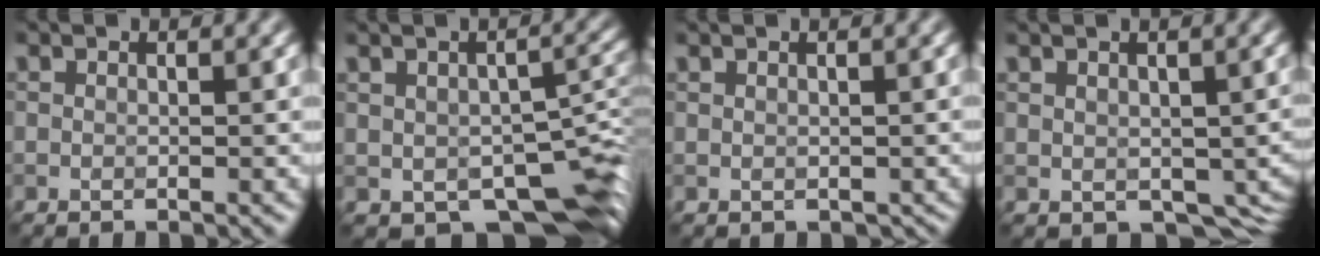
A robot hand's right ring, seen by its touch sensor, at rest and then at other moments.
{"total": 8.4, "force": [-4.6, 4.1, 5.7], "torque": [-0.090, -0.025, -0.035]}
{"total": 0.0}
{"total": 3.5, "force": [-0.6, 2.3, 2.5], "torque": [-0.055, -0.018, 0.032]}